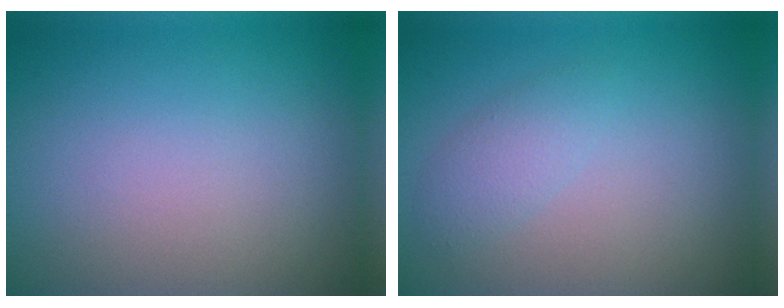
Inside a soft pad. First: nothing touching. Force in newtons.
{"total": 1.7, "press": 1.7, "slide": 0.1}